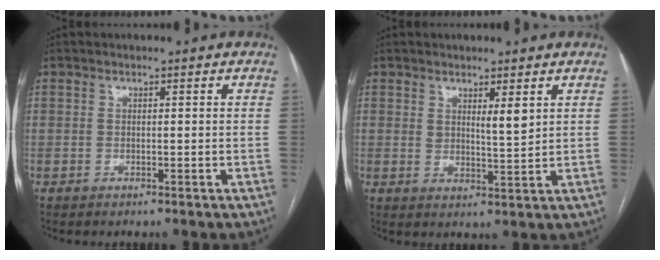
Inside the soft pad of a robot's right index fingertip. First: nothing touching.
{"total": 3.4, "force": [1.9, 0.5, 2.8], "torque": [-0.049, -0.009, 0.035]}